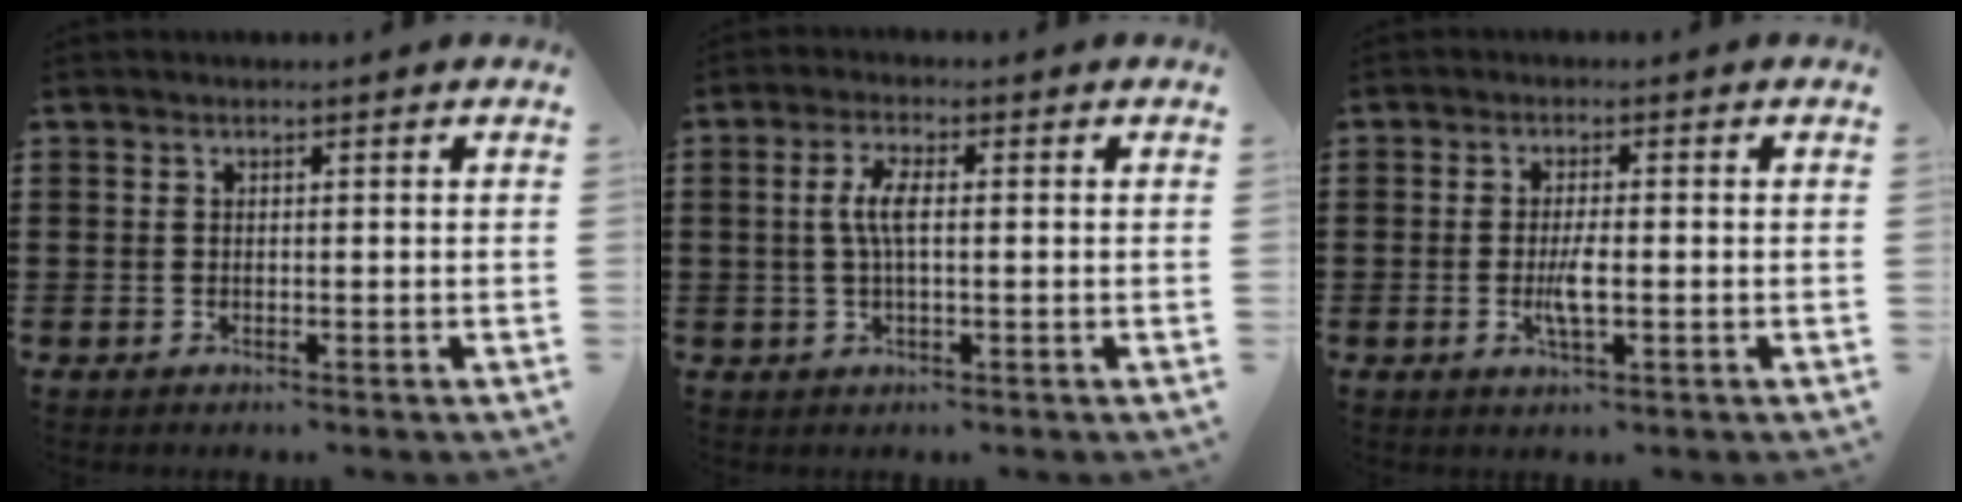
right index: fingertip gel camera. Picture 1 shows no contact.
{"total": 4.3, "force": [0.1, 1.1, 4.1], "torque": [-0.091, -0.002, -0.006]}
{"total": 3.5, "force": [-0.8, 0.7, 3.4], "torque": [-0.072, -0.007, -0.017]}